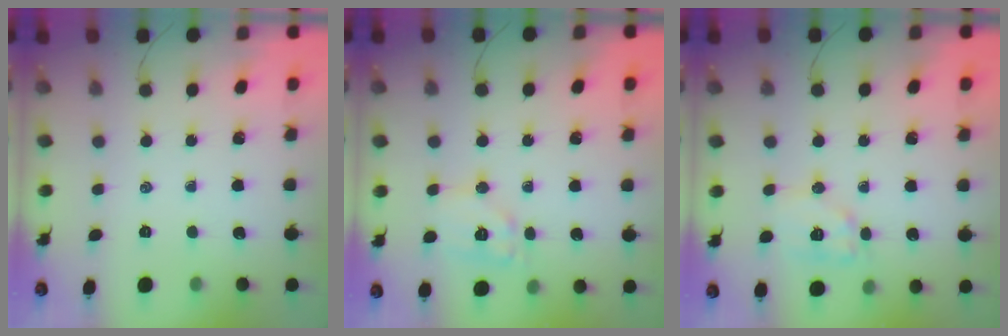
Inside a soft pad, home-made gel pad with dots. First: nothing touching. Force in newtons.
{"total": 10.4, "press": 10.4, "slide": 0.4}
{"total": 9.0, "press": 9.0, "slide": 0.3}